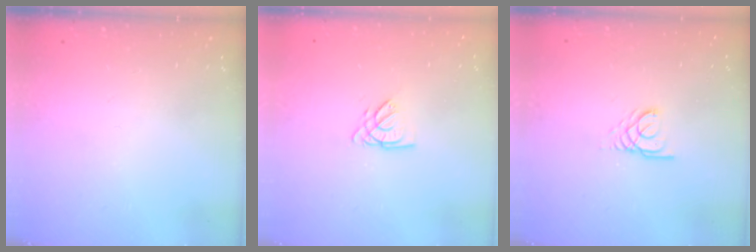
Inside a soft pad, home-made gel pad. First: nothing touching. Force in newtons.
{"total": 2.7, "press": 2.7, "slide": 0.3}
{"total": 2.2, "press": 2.2, "slide": 0.2}